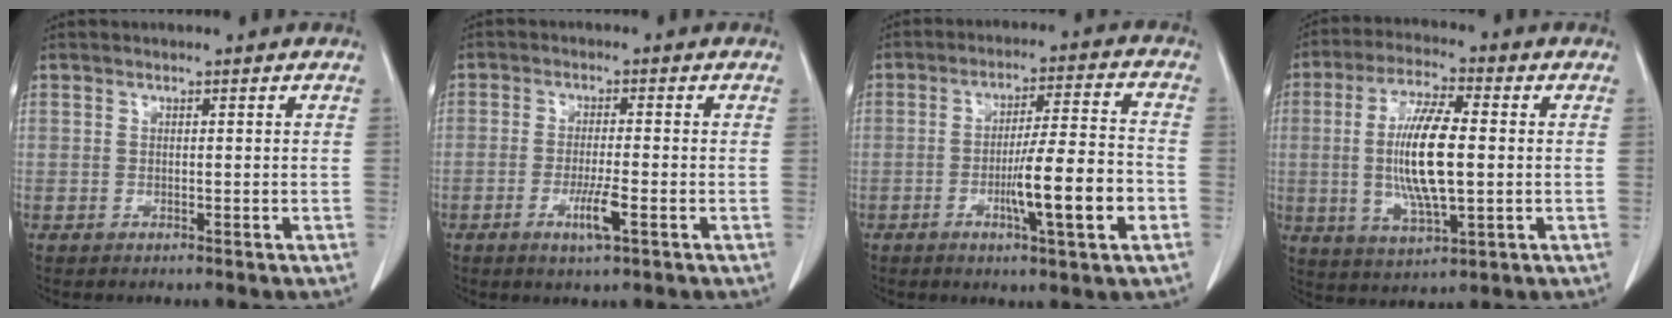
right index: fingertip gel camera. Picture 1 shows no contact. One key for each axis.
{"total": 4.4, "fx": -1.8, "fy": 0.3, "fz": 4.0, "tx": -0.075, "ty": -0.007, "tz": -0.033}
{"total": 11.1, "fx": -3.6, "fy": 0.4, "fz": 10.5, "tx": -0.167, "ty": -0.002, "tz": -0.057}
{"total": 12.3, "fx": -0.1, "fy": 2.7, "fz": 12.0, "tx": -0.240, "ty": -0.003, "tz": -0.001}